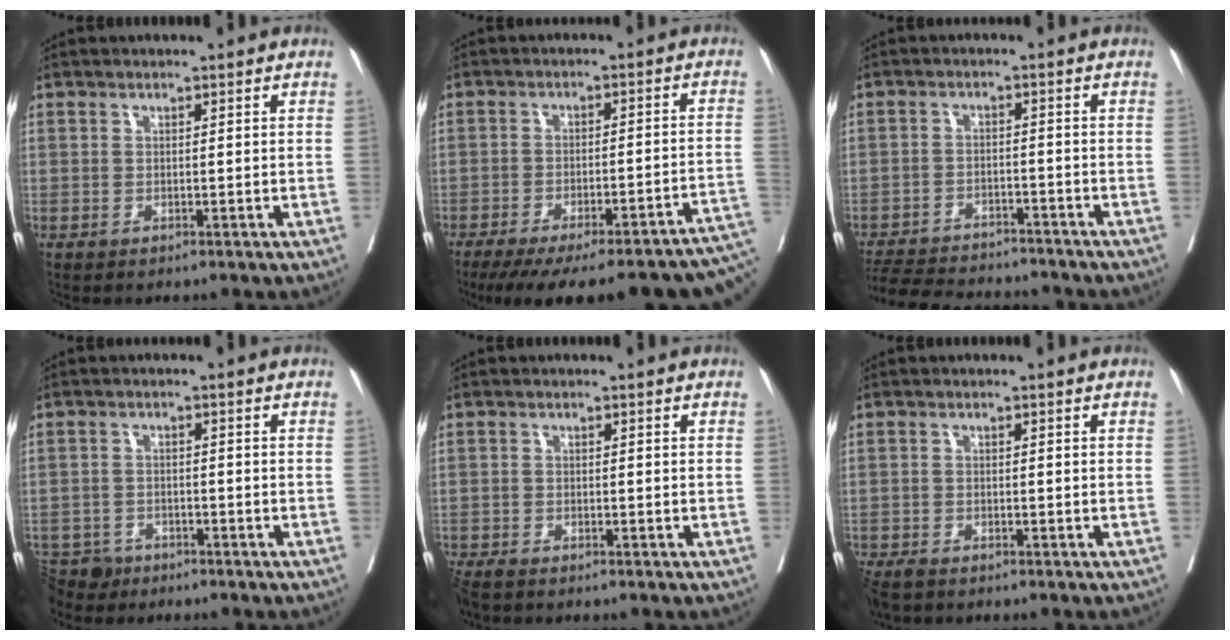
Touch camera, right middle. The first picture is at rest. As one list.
[{"total": 23.6, "force": [-18.4, 3.7, 14.4], "torque": [-0.154, -0.011, -0.237]}, {"total": 12.0, "force": [-11.2, 2.9, 3.3], "torque": [-0.059, 0.000, -0.163]}, {"total": 4.8, "force": [-4.2, 2.3, 0.0], "torque": [0.007, -0.003, -0.075]}, {"total": 3.9, "force": [-3.4, 0.9, 1.5], "torque": [-0.030, -0.012, -0.063]}, {"total": 4.9, "force": [-4.1, 1.6, 2.0], "torque": [-0.038, -0.011, -0.072]}]